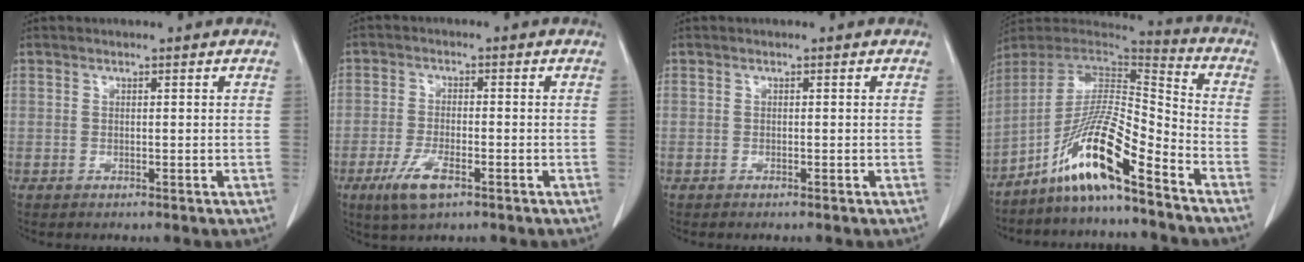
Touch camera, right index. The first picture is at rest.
{"total": 5.8, "force": [-3.2, 1.8, 4.5], "torque": [-0.096, -0.009, -0.057]}
{"total": 0.7, "force": [-0.6, -0.1, 0.3], "torque": [-0.007, -0.001, -0.009]}
{"total": 14.1, "force": [-9.5, 0.4, 10.4], "torque": [-0.192, 0.005, -0.176]}